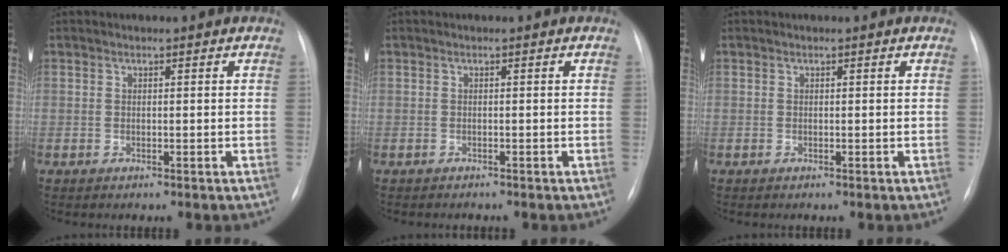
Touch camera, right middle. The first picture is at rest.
{"total": 1.0, "force": [-0.9, 0.3, 0.2], "torque": [-0.006, -0.001, -0.012]}
{"total": 0.0}